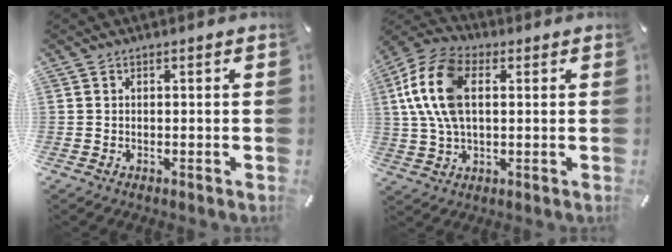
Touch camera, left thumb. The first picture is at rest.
{"total": 14.0, "force": [3.0, 8.6, 10.6], "torque": [-0.248, 0.007, 0.051]}